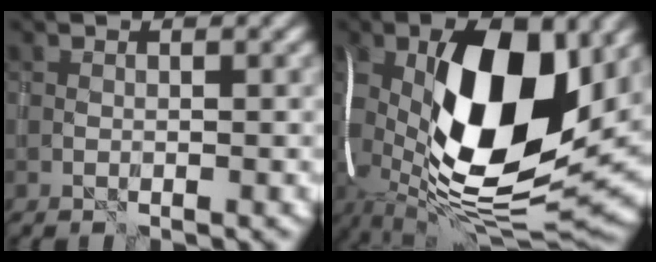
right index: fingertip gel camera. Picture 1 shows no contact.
{"total": 17.9, "force": [1.0, 8.6, 15.7], "torque": [-0.289, -0.003, 0.006]}